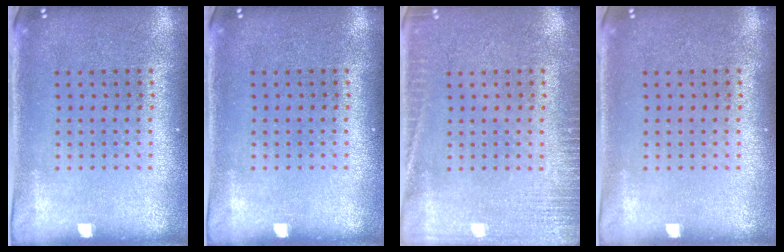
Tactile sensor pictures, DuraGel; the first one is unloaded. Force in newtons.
{"total": 0.0}
{"total": 2.7, "press": 2.7, "slide": 0.5}
{"total": 0.0}